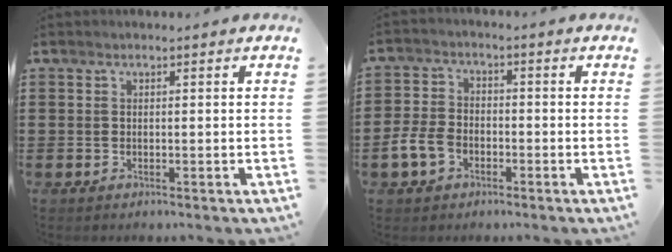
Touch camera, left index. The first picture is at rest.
{"total": 5.1, "force": [-2.3, 3.4, 3.0], "torque": [-0.082, -0.001, -0.049]}